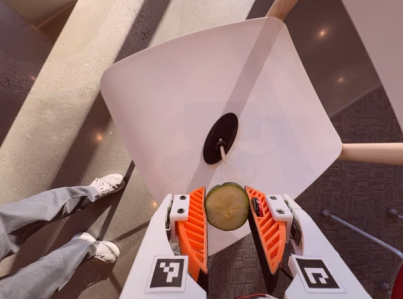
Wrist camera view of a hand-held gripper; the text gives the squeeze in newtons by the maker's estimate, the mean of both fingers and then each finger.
{"total": 9.3, "left": 9.6, "right": 9.0}